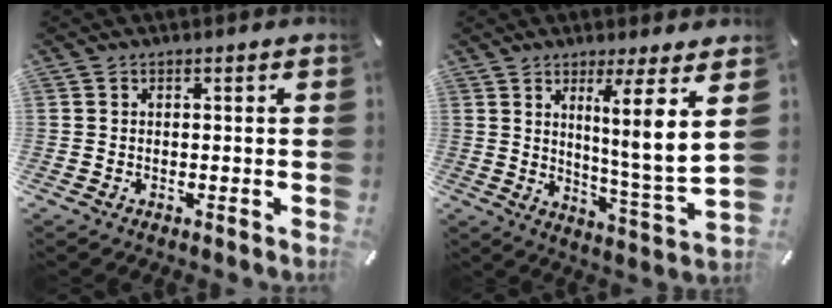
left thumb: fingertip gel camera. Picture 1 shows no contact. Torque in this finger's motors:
{"motor_torque": [0.42, 0.67, 1.33, -0.76, 0.12]}